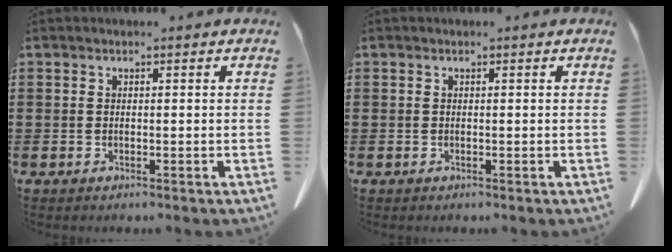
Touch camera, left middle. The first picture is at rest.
{"total": 0.0}